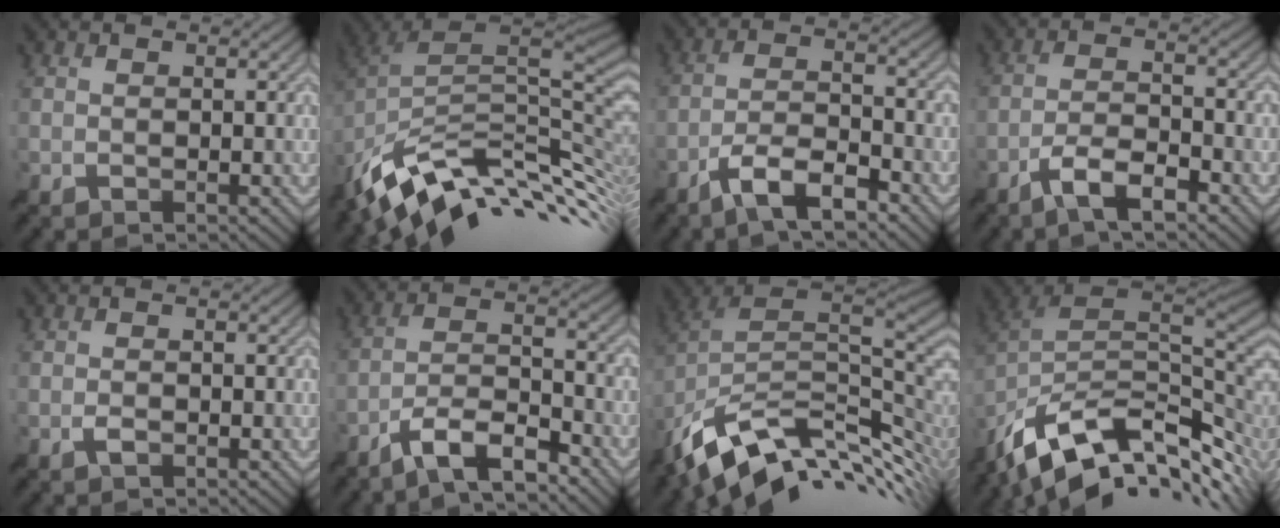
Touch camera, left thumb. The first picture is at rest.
{"total": 11.5, "force": [-4.4, 5.5, 9.1], "torque": [-0.200, -0.018, -0.065]}
{"total": 8.2, "force": [-5.7, 2.2, 5.5], "torque": [-0.098, 0.006, -0.110]}
{"total": 6.5, "force": [-4.5, 1.6, 4.5], "torque": [-0.083, 0.005, -0.087]}
{"total": 0.9, "force": [-0.5, 0.5, 0.6], "torque": [-0.009, 0.000, -0.007]}
{"total": 8.8, "force": [-6.6, 2.1, 5.5], "torque": [-0.094, 0.008, -0.128]}
{"total": 13.4, "force": [-3.7, 7.4, 10.5], "torque": [-0.215, -0.021, -0.050]}
{"total": 14.1, "force": [-6.0, 6.9, 10.7], "torque": [-0.220, -0.014, -0.101]}